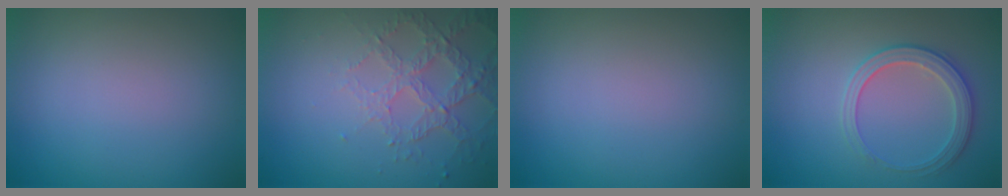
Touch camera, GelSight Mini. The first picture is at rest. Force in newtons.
{"total": 3.4, "press": 2.9, "slide": 1.8}
{"total": 0.0}
{"total": 3.0, "press": 2.9, "slide": 0.2}